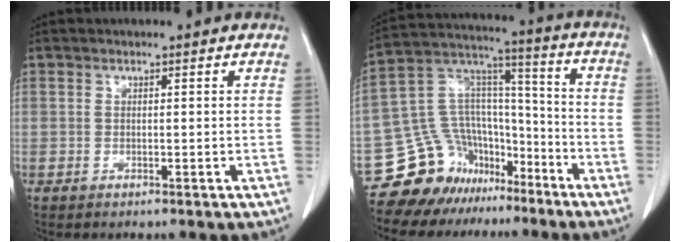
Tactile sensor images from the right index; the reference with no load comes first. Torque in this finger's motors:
{"motor_torque": [-0.04, -0.10, -0.25, -0.16]}